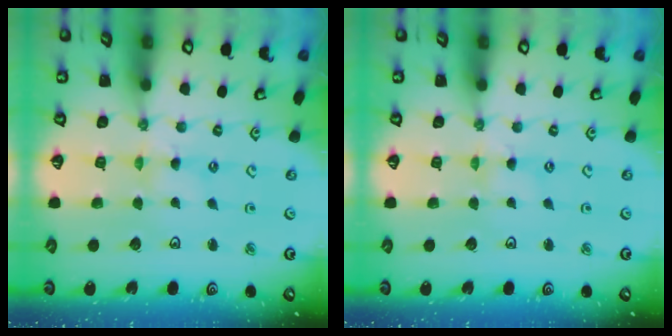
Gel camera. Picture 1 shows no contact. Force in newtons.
{"total": 0.0}